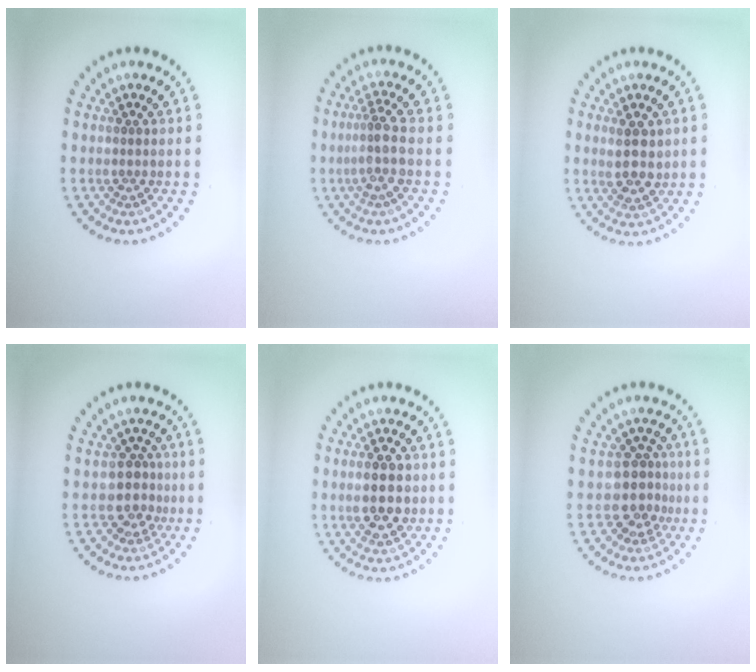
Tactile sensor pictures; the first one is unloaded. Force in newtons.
{"total": 2.6, "press": 2.0, "slide": 1.7}
{"total": 3.0, "press": 2.8, "slide": 0.8}
{"total": 2.7, "press": 2.2, "slide": 1.5}
{"total": 4.6, "press": 4.6, "slide": 0.1}
{"total": 3.4, "press": 2.5, "slide": 2.3}